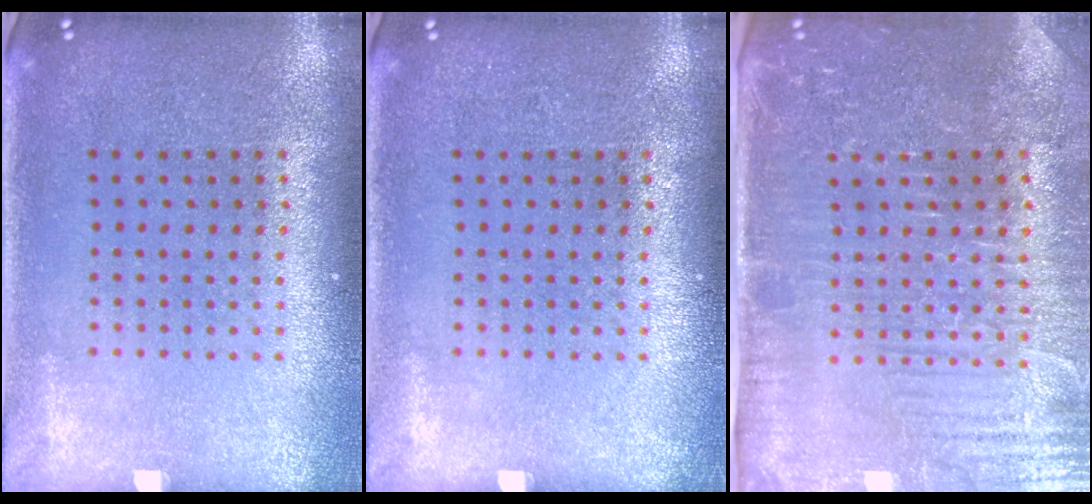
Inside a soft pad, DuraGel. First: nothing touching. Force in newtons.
{"total": 0.0}
{"total": 4.8, "press": 4.4, "slide": 2.0}